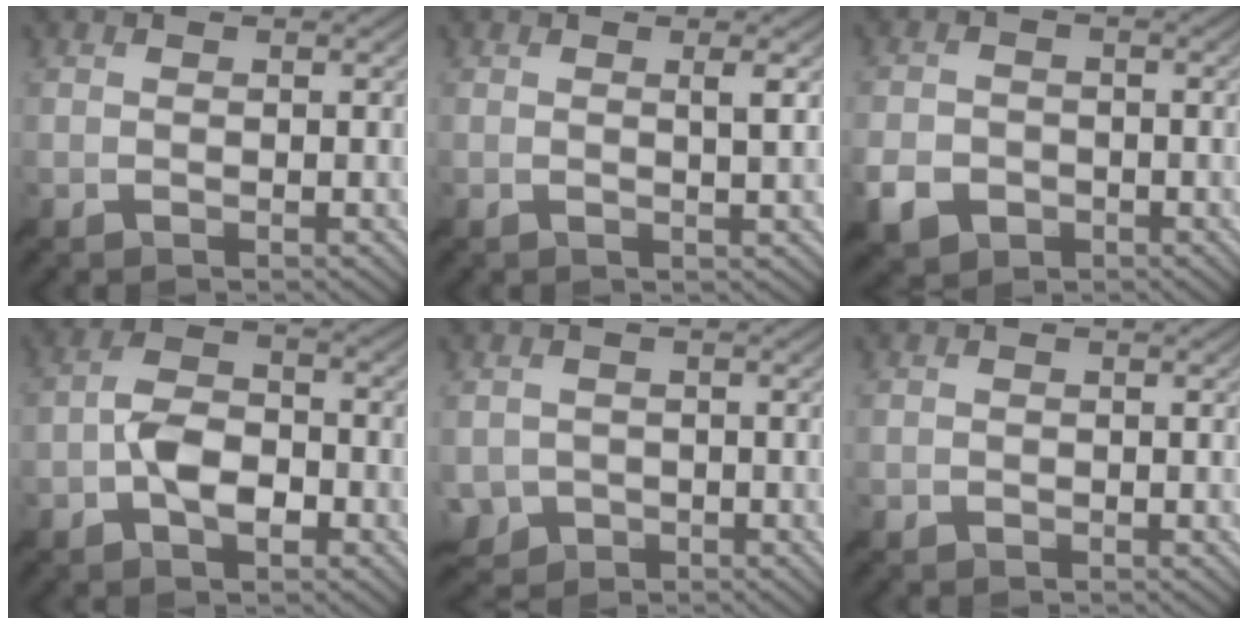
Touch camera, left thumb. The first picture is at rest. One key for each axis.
{"total": 2.3, "fx": 0.6, "fy": 0.0, "fz": 2.2, "tx": -0.041, "ty": 0.008, "tz": 0.005}
{"total": 4.3, "fx": -2.3, "fy": 3.0, "fz": 2.1, "tx": -0.054, "ty": -0.007, "tz": -0.049}
{"total": 6.0, "fx": -2.3, "fy": 2.7, "fz": 4.8, "tx": -0.091, "ty": 0.011, "tz": -0.052}
{"total": 3.4, "fx": -1.2, "fy": 3.1, "fz": 0.7, "tx": -0.026, "ty": -0.017, "tz": -0.029}
{"total": 0.5, "fx": -0.4, "fy": 0.4, "fz": -0.1, "tx": 0.007, "ty": -0.002, "tz": -0.005}